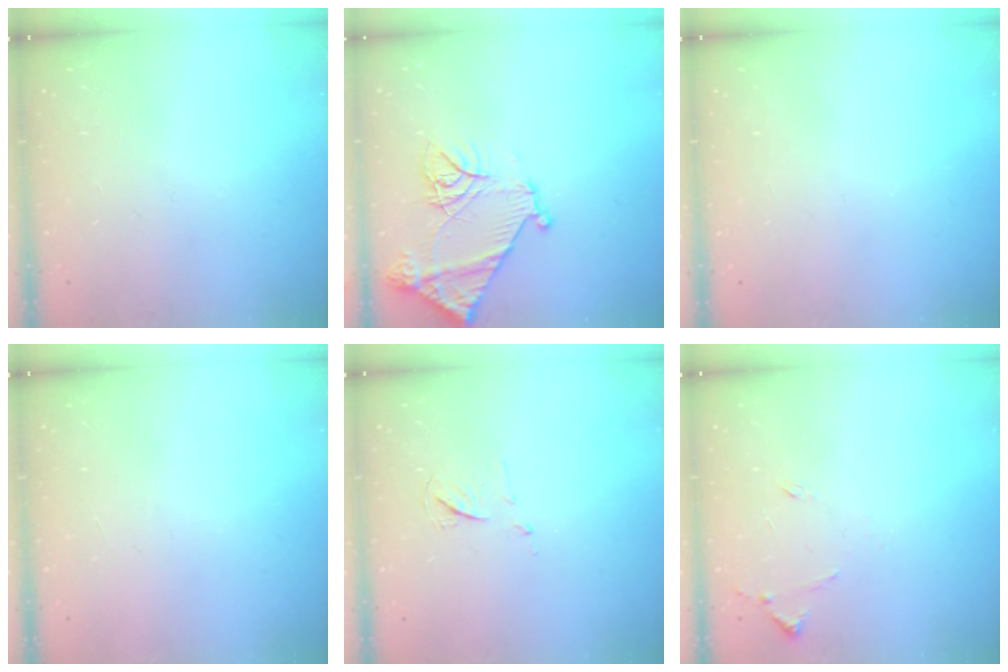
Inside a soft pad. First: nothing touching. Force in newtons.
{"total": 14.8, "press": 14.7, "slide": 1.6}
{"total": 0.0}
{"total": 1.5, "press": 1.5, "slide": 0.1}
{"total": 5.6, "press": 5.6, "slide": 0.8}
{"total": 8.0, "press": 8.0, "slide": 0.7}